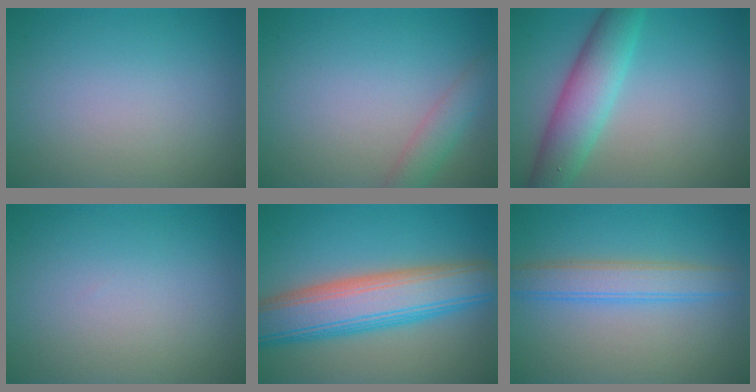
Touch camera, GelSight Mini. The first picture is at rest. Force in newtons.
{"total": 2.3, "press": 2.3, "slide": 0.1}
{"total": 5.7, "press": 5.7, "slide": 0.0}
{"total": 0.0}
{"total": 9.1, "press": 9.1, "slide": 0.7}
{"total": 3.5, "press": 3.5, "slide": 0.1}